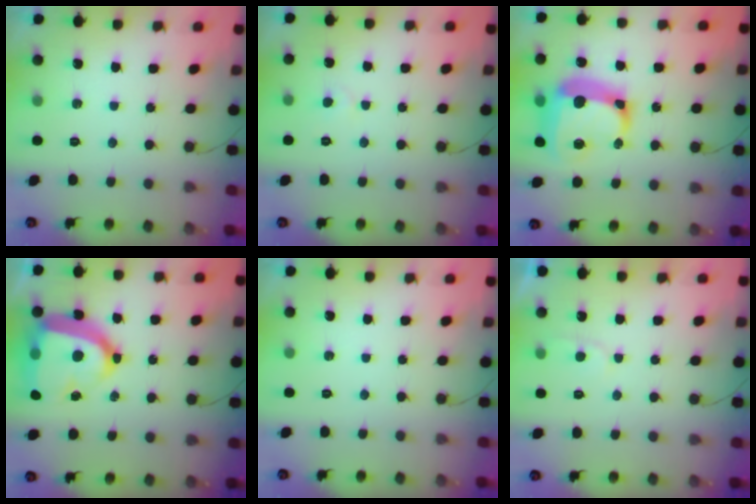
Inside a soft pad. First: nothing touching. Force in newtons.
{"total": 3.0, "press": 3.0, "slide": 0.3}
{"total": 18.5, "press": 18.2, "slide": 3.1}
{"total": 23.4, "press": 23.3, "slide": 1.9}
{"total": 0.0}
{"total": 5.0, "press": 5.0, "slide": 0.6}